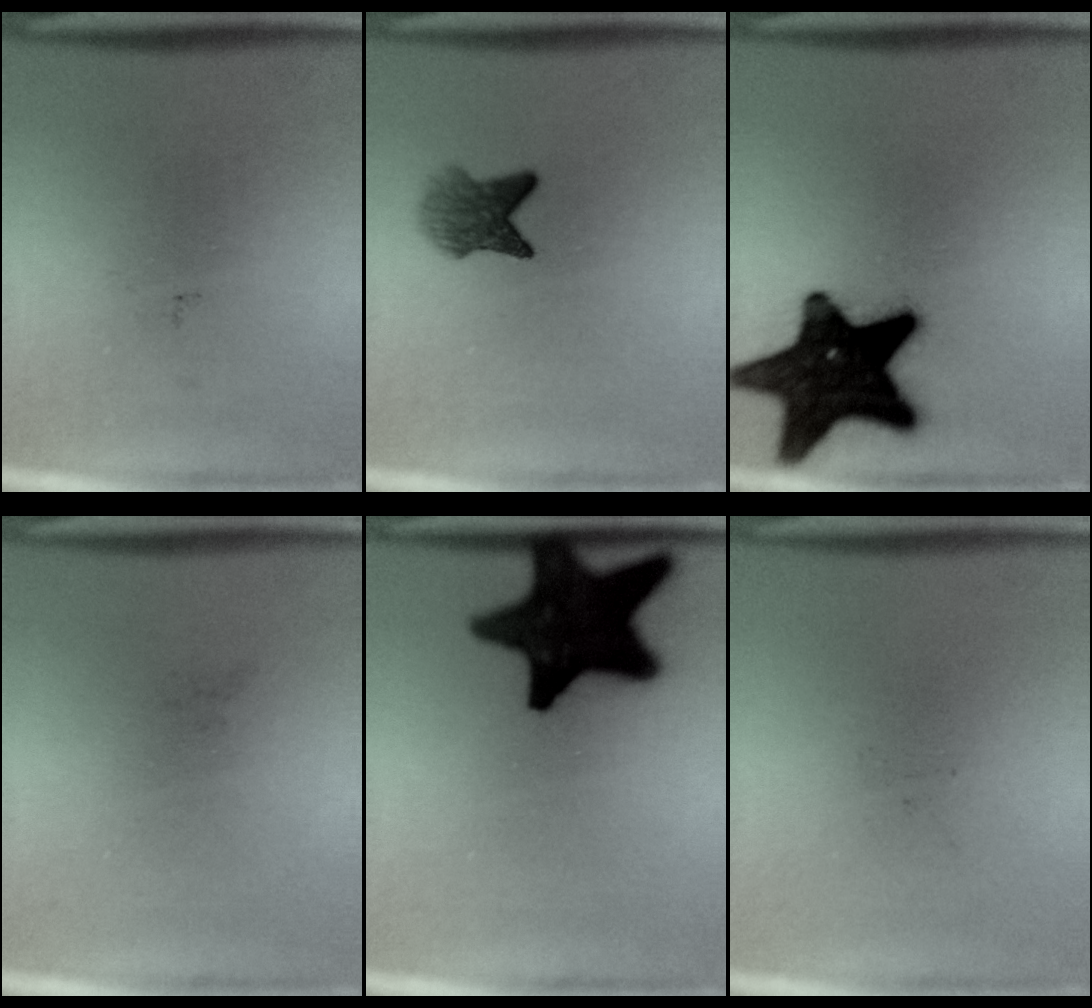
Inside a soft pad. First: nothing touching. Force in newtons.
{"total": 4.2}
{"total": 19.7}
{"total": 0.0}
{"total": 19.8}
{"total": 0.0}